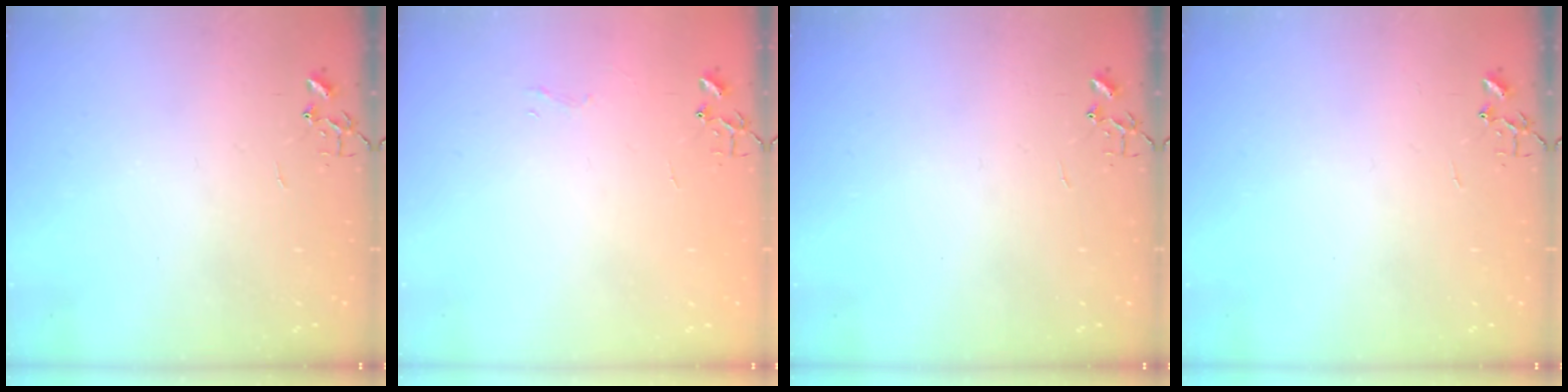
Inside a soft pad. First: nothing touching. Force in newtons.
{"total": 3.3, "press": 3.3, "slide": 0.3}
{"total": 0.0}
{"total": 0.0}